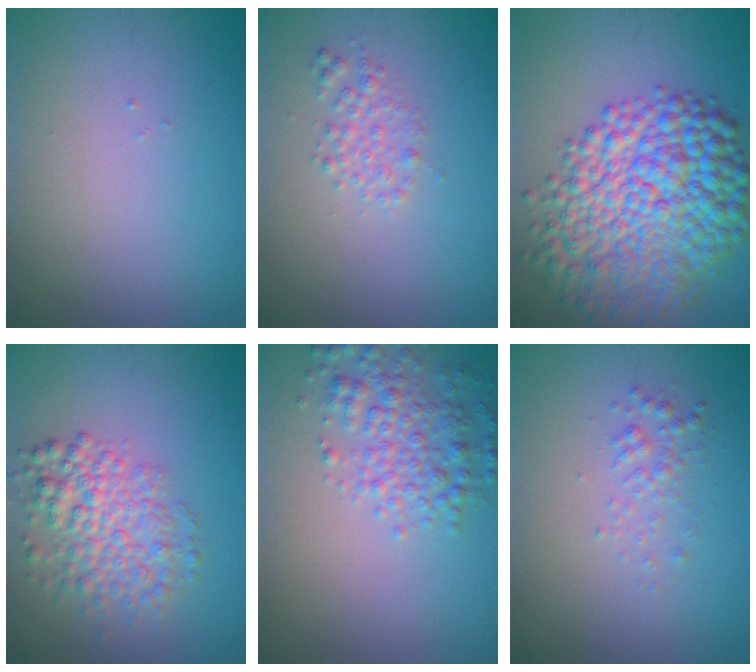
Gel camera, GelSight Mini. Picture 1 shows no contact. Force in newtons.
{"total": 1.7, "press": 1.7, "slide": 0.0}
{"total": 12.1, "press": 12.1, "slide": 0.2}
{"total": 5.0, "press": 5.0, "slide": 0.1}
{"total": 3.8, "press": 3.8, "slide": 0.1}
{"total": 1.5, "press": 1.5, "slide": 0.1}